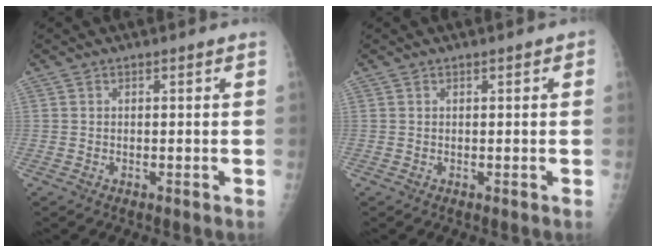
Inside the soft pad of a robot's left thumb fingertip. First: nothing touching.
{"total": 0.9, "force": [0.3, 0.4, 0.7], "torque": [-0.008, 0.002, 0.002]}